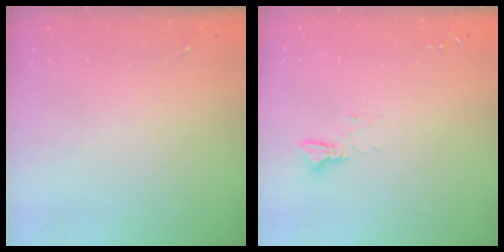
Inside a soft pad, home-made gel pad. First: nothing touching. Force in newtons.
{"total": 2.4, "press": 2.4, "slide": 0.1}